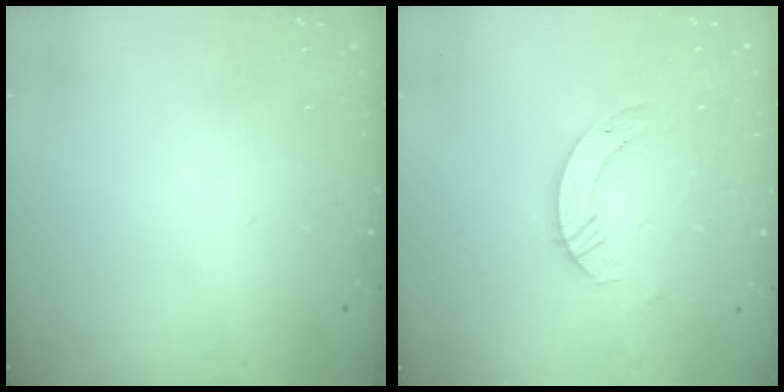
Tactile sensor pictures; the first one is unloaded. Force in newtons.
{"total": 3.9, "press": 3.9, "slide": 0.4}